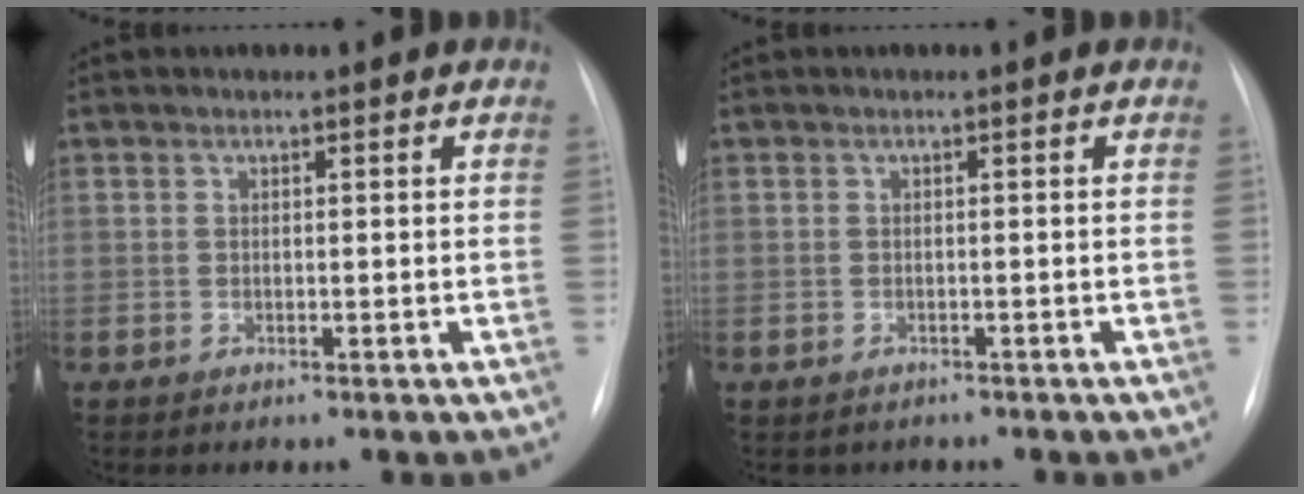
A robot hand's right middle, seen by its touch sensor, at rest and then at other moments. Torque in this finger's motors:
{"motor_torque": [-0.03, 0.04, -0.01, 0.00]}